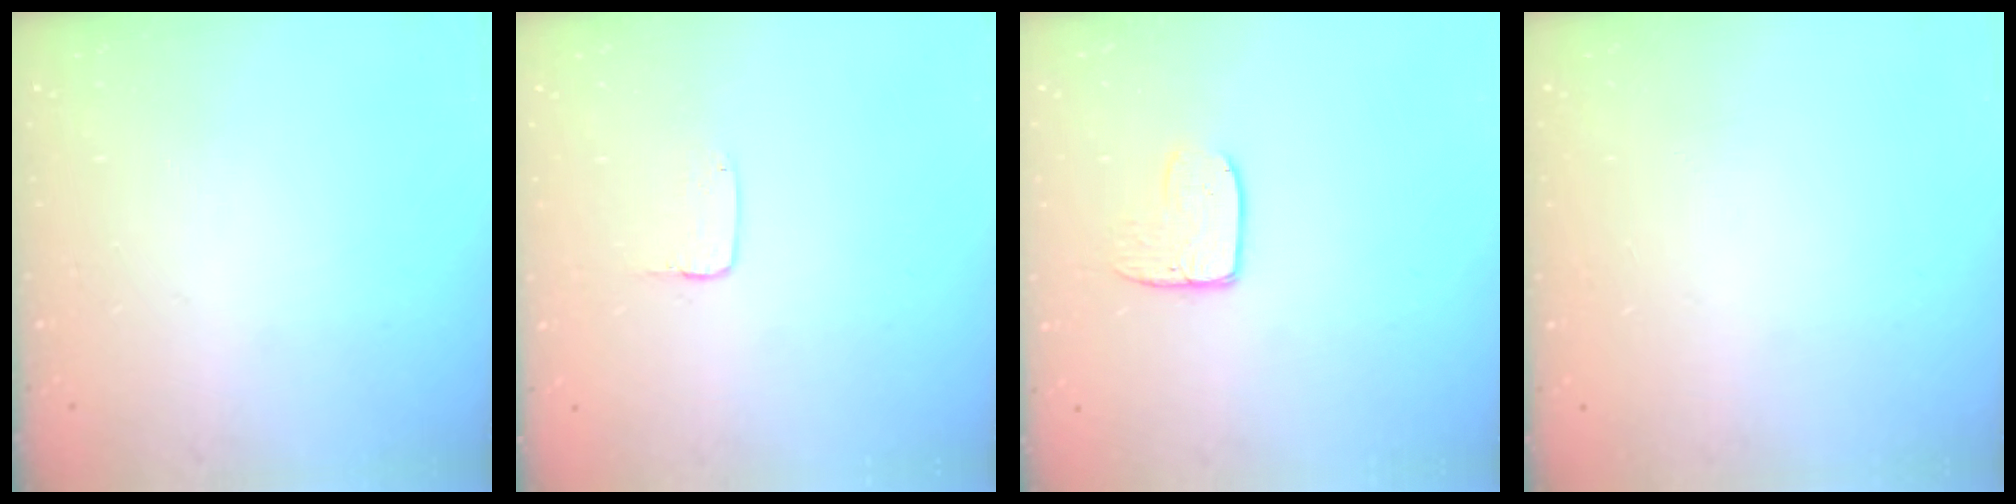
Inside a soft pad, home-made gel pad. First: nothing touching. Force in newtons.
{"total": 2.0, "press": 2.0, "slide": 0.2}
{"total": 7.9, "press": 7.9, "slide": 0.6}
{"total": 0.0}